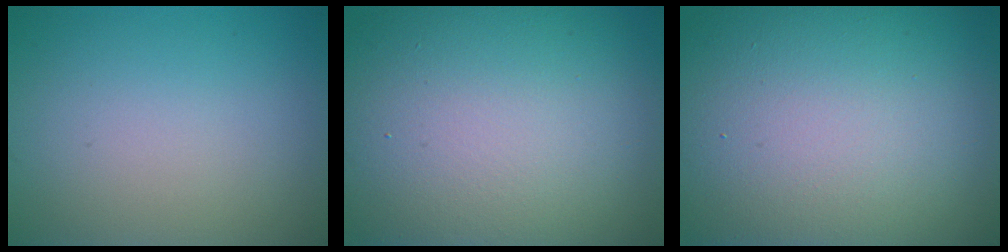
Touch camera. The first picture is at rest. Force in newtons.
{"total": 17.8, "press": 17.8, "slide": 1.0}
{"total": 22.1, "press": 22.1, "slide": 1.1}